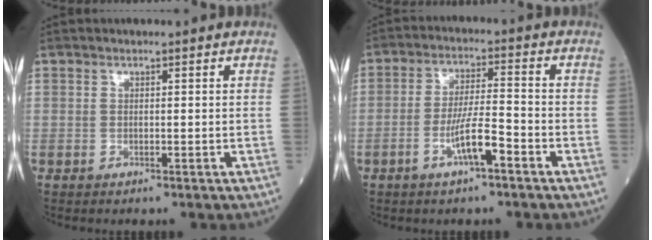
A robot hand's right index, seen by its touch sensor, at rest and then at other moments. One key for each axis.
{"total": 6.5, "fx": -3.2, "fy": 0.7, "fz": 5.6, "tx": -0.108, "ty": 0.003, "tz": -0.058}